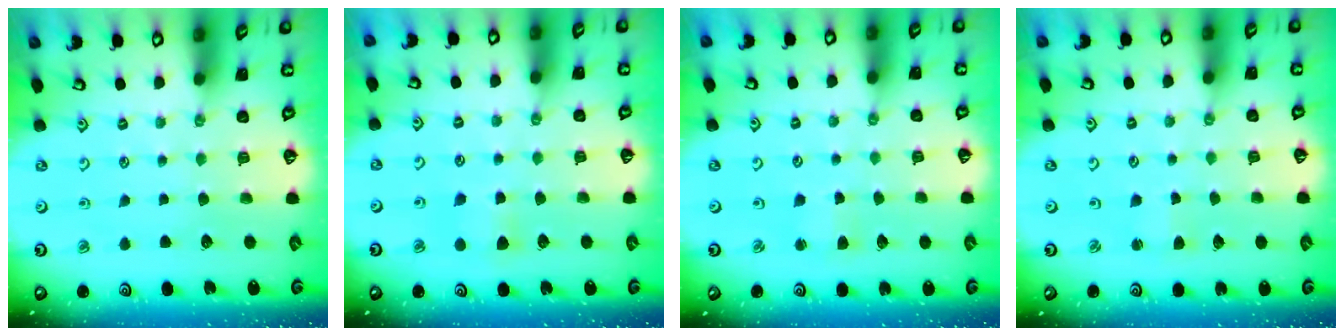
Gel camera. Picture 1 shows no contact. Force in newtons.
{"total": 4.1, "press": 4.0, "slide": 0.7}
{"total": 3.4, "press": 3.4, "slide": 0.3}
{"total": 2.1, "press": 2.1, "slide": 0.3}